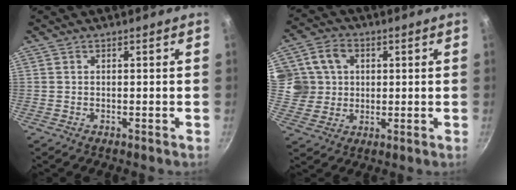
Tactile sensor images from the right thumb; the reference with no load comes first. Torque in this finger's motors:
{"motor_torque": [0.21, 0.31, 0.60, -0.08, 0.11]}